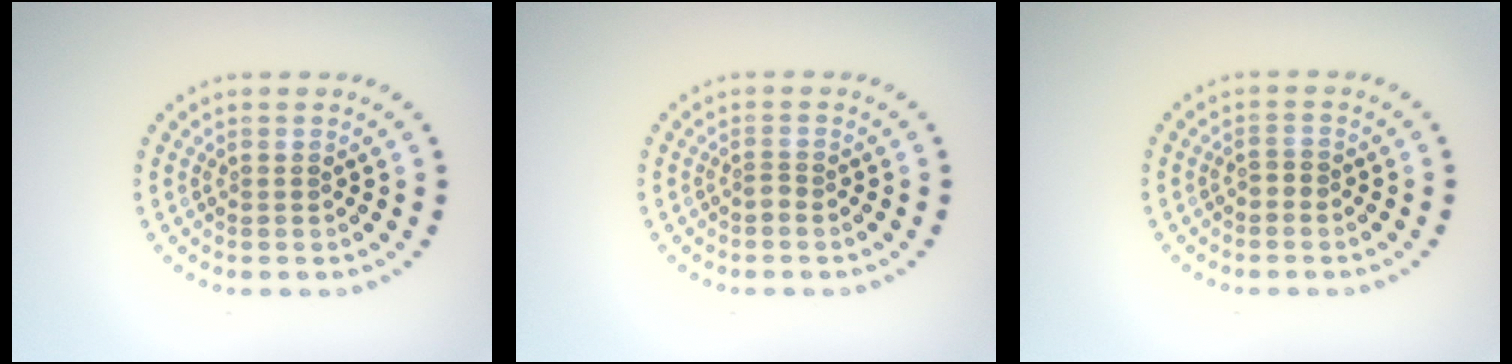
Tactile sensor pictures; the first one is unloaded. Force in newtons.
{"total": 0.9, "press": 0.5, "slide": 0.7}
{"total": 0.9, "press": 0.8, "slide": 0.5}